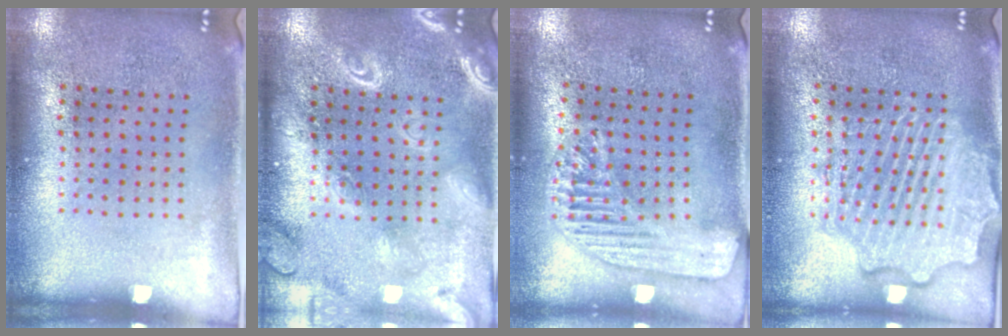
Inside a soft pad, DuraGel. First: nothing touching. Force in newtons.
{"total": 3.8, "press": 3.8, "slide": 0.5}
{"total": 1.7, "press": 1.6, "slide": 0.5}
{"total": 4.3, "press": 4.3, "slide": 0.5}